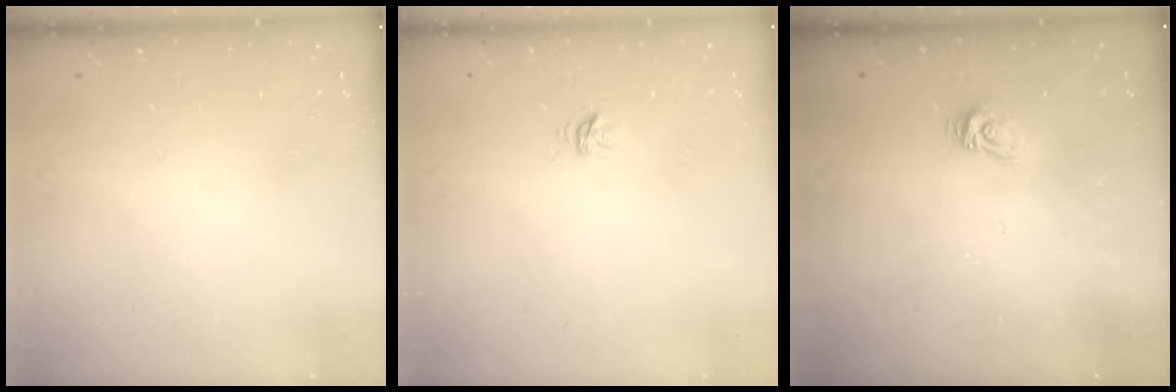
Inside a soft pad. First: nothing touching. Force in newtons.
{"total": 3.9, "press": 3.9, "slide": 0.1}
{"total": 5.5, "press": 5.5, "slide": 0.4}